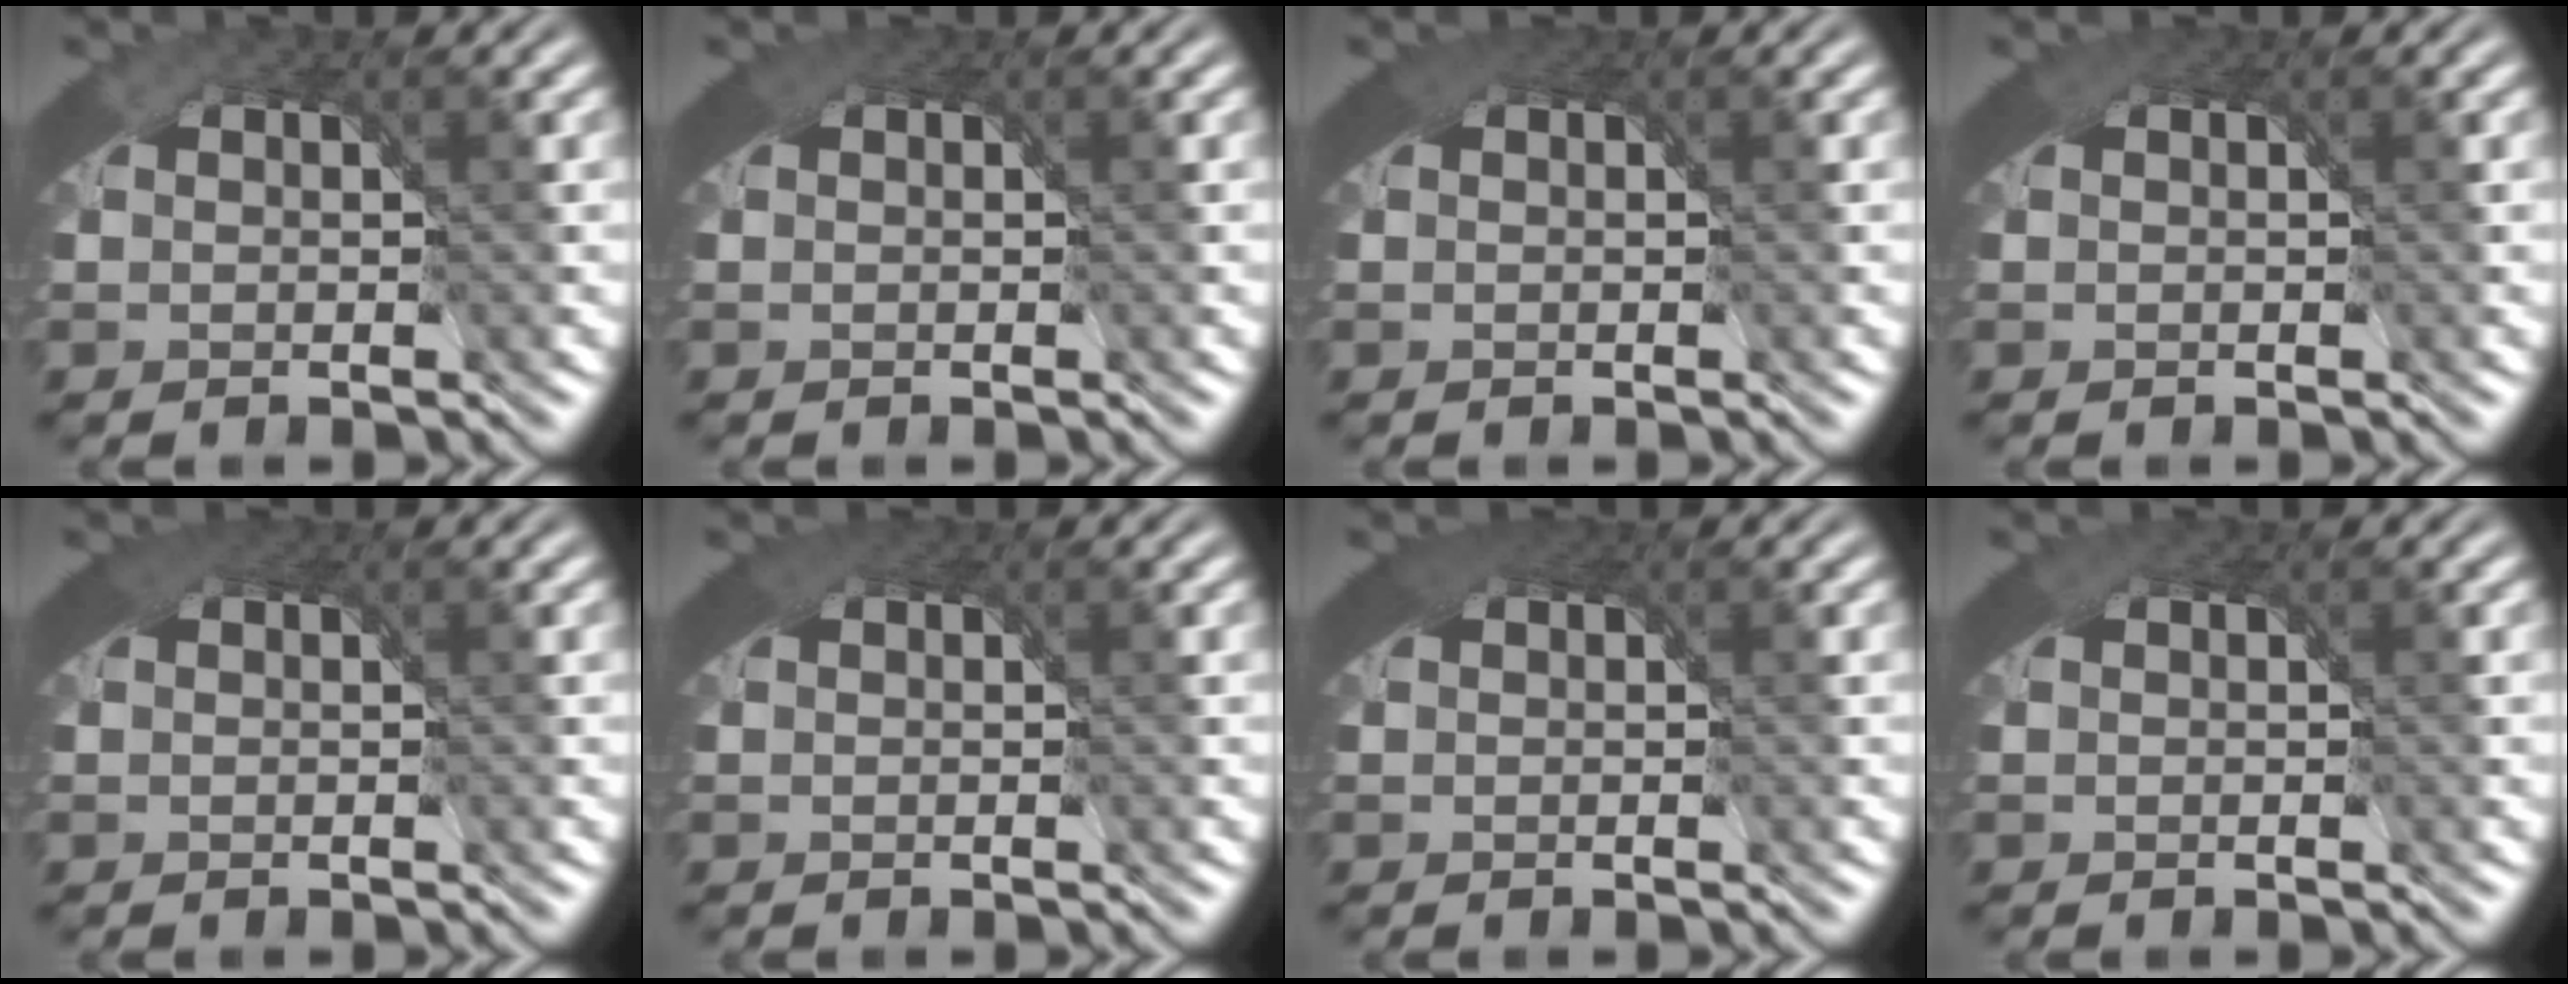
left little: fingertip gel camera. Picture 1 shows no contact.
{"total": 1.3, "force": [0.7, 0.8, 0.7], "torque": [-0.014, -0.002, 0.011]}
{"total": 1.8, "force": [1.0, 1.0, 1.2], "torque": [-0.021, -0.004, 0.016]}
{"total": 1.2, "force": [0.6, 0.8, 0.6], "torque": [-0.011, -0.002, 0.010]}
{"total": 1.9, "force": [1.0, 1.0, 1.3], "torque": [-0.023, -0.004, 0.016]}
{"total": 1.8, "force": [1.0, 1.0, 1.2], "torque": [-0.020, -0.004, 0.016]}
{"total": 2.3, "force": [1.0, 1.2, 1.7], "torque": [-0.032, -0.008, 0.019]}
{"total": 0.9, "force": [0.4, 0.7, 0.5], "torque": [-0.010, -0.002, 0.006]}